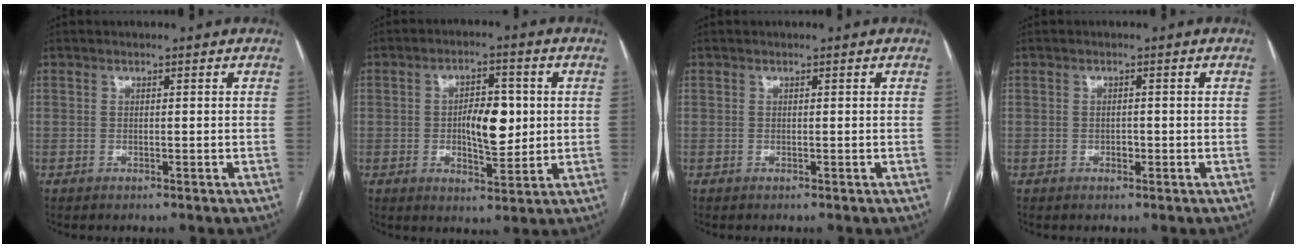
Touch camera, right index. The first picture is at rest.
{"total": 7.7, "force": [0.2, 3.3, 7.0], "torque": [-0.111, 0.008, 0.008]}
{"total": 0.0}
{"total": 1.1, "force": [-0.4, 0.7, 0.6], "torque": [-0.010, 0.002, -0.004]}